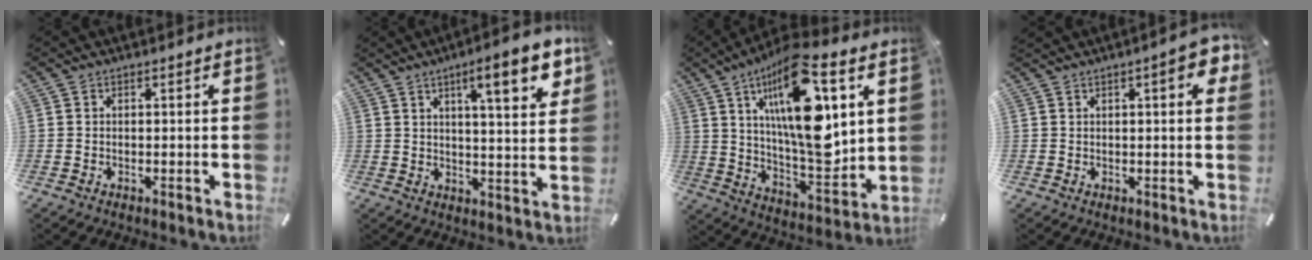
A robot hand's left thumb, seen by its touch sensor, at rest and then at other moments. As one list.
[{"total": 12.0, "force": [6.3, 2.5, 9.9], "torque": [-0.136, -0.031, 0.095]}, {"total": 24.1, "force": [9.7, 8.5, 20.3], "torque": [-0.378, -0.057, 0.143]}, {"total": 6.0, "force": [2.6, 1.7, 5.1], "torque": [-0.069, -0.008, 0.037]}]